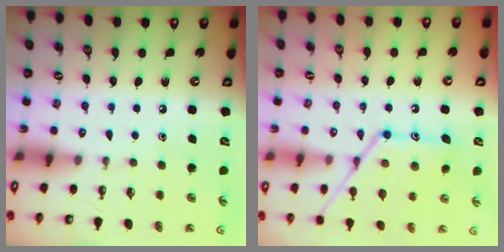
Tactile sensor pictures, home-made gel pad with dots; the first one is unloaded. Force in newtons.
{"total": 16.4, "press": 16.3, "slide": 1.4}